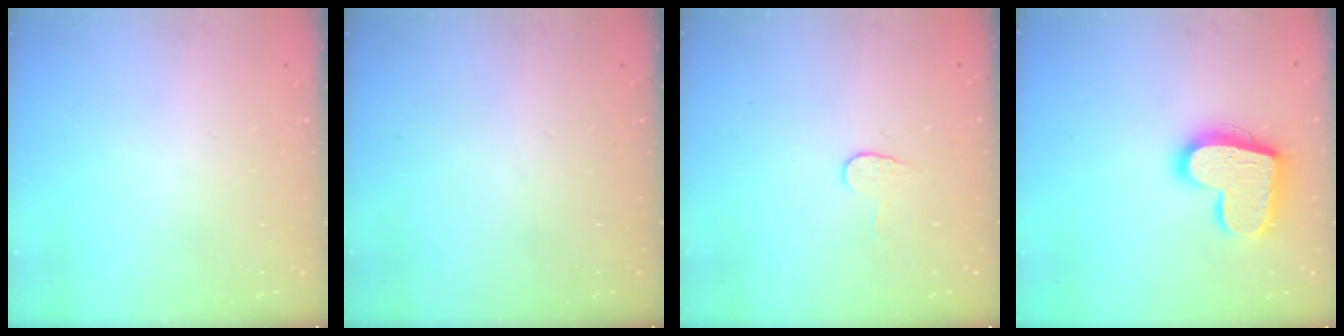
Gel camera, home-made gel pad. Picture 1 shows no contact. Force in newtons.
{"total": 0.0}
{"total": 5.3, "press": 5.3, "slide": 0.5}
{"total": 17.4, "press": 17.3, "slide": 1.4}